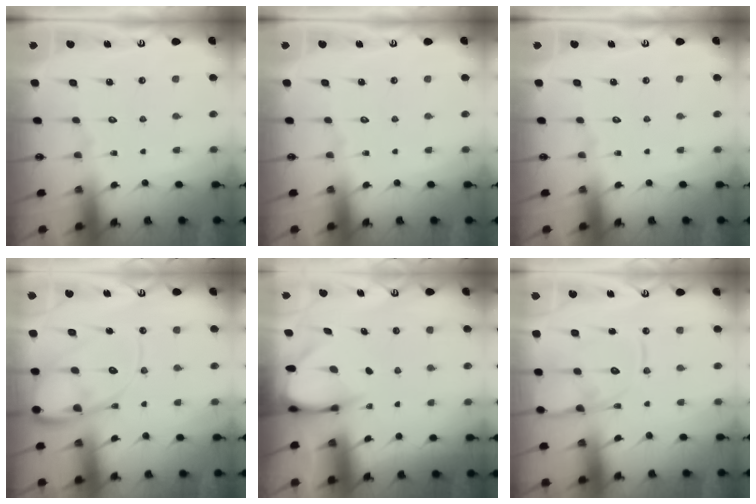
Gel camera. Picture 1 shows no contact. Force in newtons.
{"total": 0.0}
{"total": 0.0}
{"total": 13.7, "press": 13.6, "slide": 1.4}
{"total": 3.5, "press": 3.5, "slide": 0.2}
{"total": 14.6, "press": 14.5, "slide": 1.3}